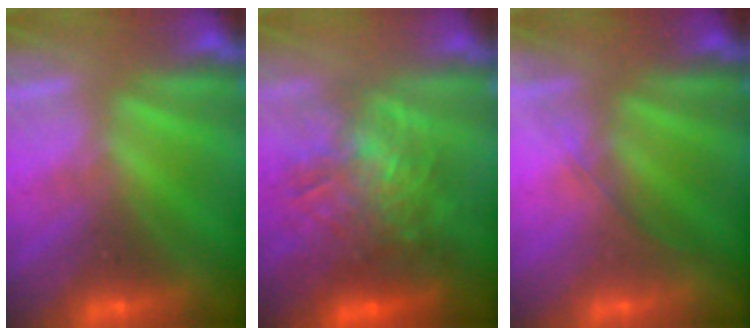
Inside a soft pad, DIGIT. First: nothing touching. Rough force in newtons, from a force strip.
{"total": 7.0}
{"total": 1.5}